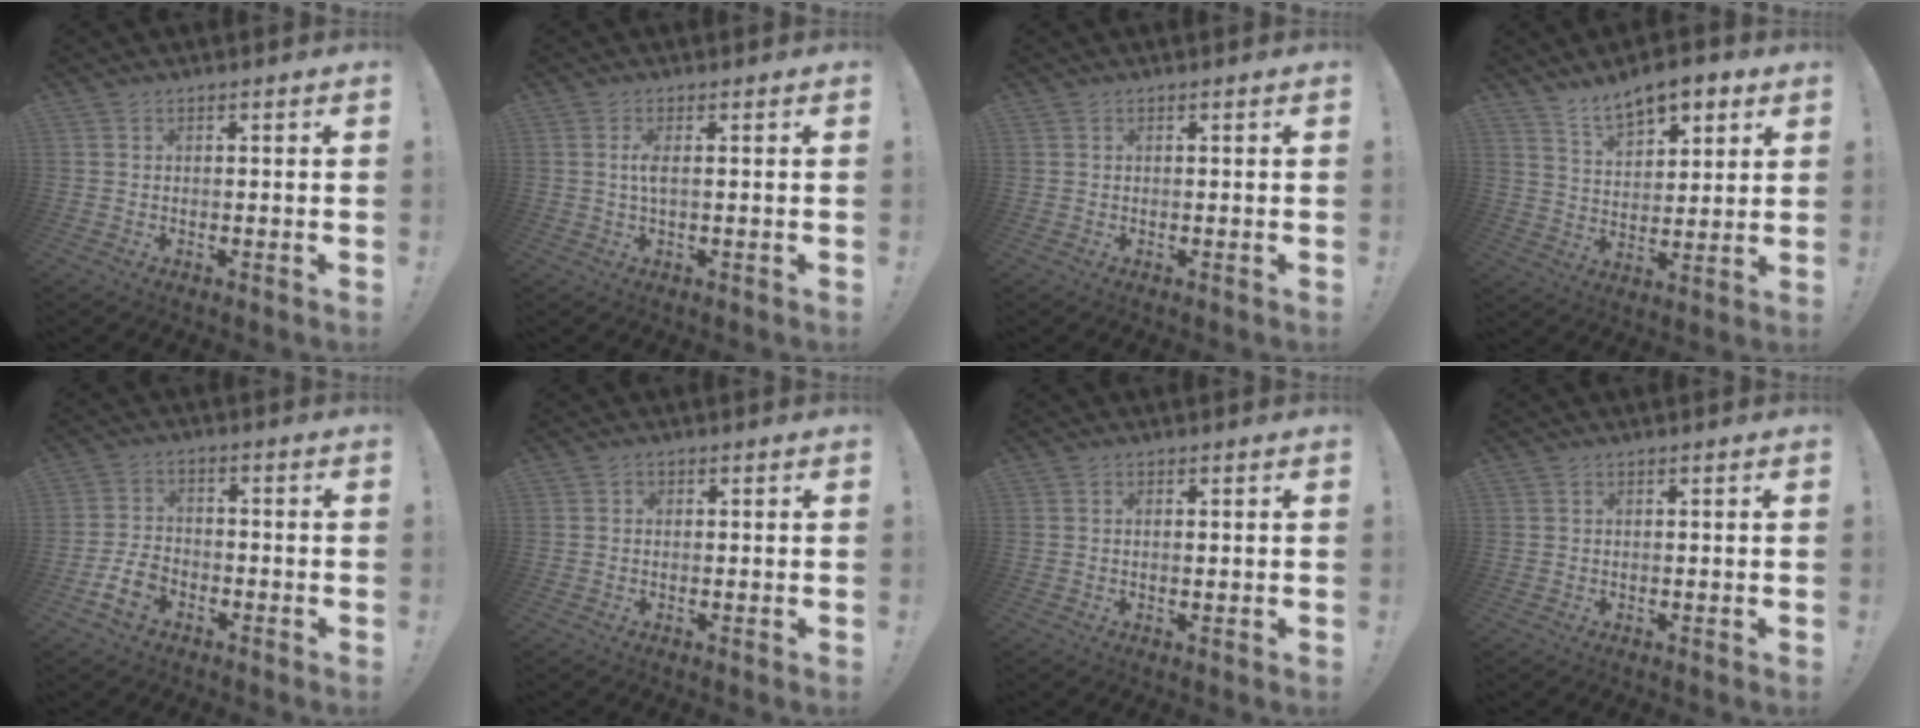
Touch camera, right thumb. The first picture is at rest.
{"total": 3.0, "force": [0.3, 0.5, 2.9], "torque": [-0.063, -0.002, 0.001]}
{"total": 0.0}
{"total": 10.7, "force": [7.8, 5.1, 5.3], "torque": [-0.079, -0.042, 0.145]}
{"total": 8.1, "force": [-4.4, 5.2, 4.4], "torque": [-0.085, 0.020, -0.078]}
{"total": 0.8, "force": [-0.1, 0.8, 0.2], "torque": [-0.003, 0.003, -0.002]}
{"total": 0.8, "force": [0.3, 0.3, 0.7], "torque": [-0.008, -0.001, 0.004]}
{"total": 0.5, "force": [0.1, 0.5, 0.0], "torque": [0.001, 0.002, 0.003]}